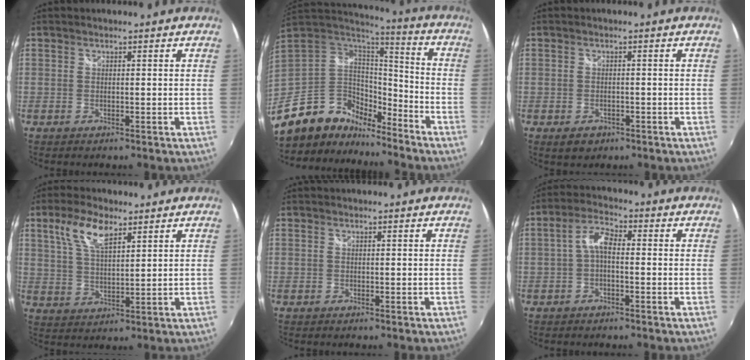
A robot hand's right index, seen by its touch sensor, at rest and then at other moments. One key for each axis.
{"total": 19.3, "fx": -14.7, "fy": 10.3, "fz": 7.1, "tx": -0.175, "ty": 0.002, "tz": -0.257}
{"total": 3.2, "fx": -1.6, "fy": 2.4, "fz": 1.5, "tx": -0.032, "ty": -0.007, "tz": -0.019}
{"total": 7.9, "fx": 4.4, "fy": 3.2, "fz": 5.7, "tx": -0.111, "ty": 0.012, "tz": 0.088}
{"total": 0.0}
{"total": 4.3, "fx": -0.8, "fy": 2.0, "fz": 3.7, "tx": -0.079, "ty": 0.017, "tz": -0.019}